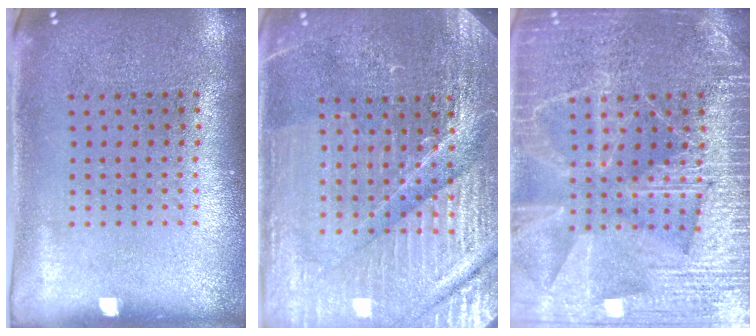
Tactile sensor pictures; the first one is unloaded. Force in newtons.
{"total": 4.9, "press": 4.6, "slide": 1.7}
{"total": 6.6, "press": 6.5, "slide": 0.9}